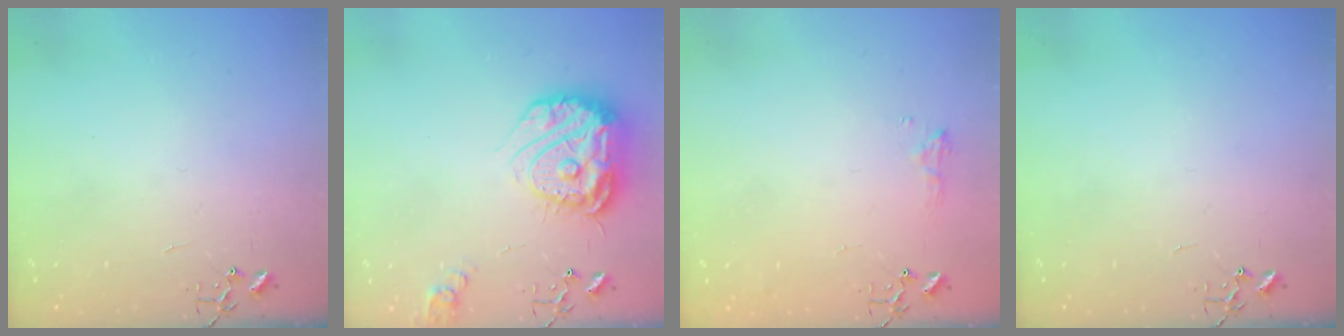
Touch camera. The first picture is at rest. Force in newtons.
{"total": 19.8, "press": 19.7, "slide": 2.0}
{"total": 7.6, "press": 7.6, "slide": 0.8}
{"total": 0.0}